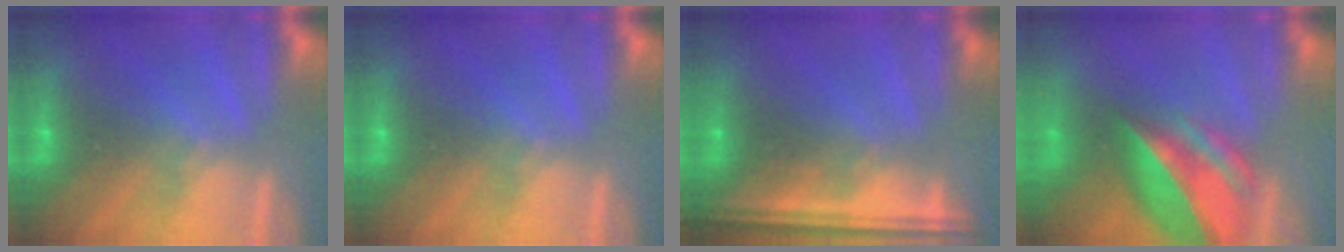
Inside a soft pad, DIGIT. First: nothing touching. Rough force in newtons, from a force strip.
{"total": 0.0}
{"total": 7.0}
{"total": 7.1}